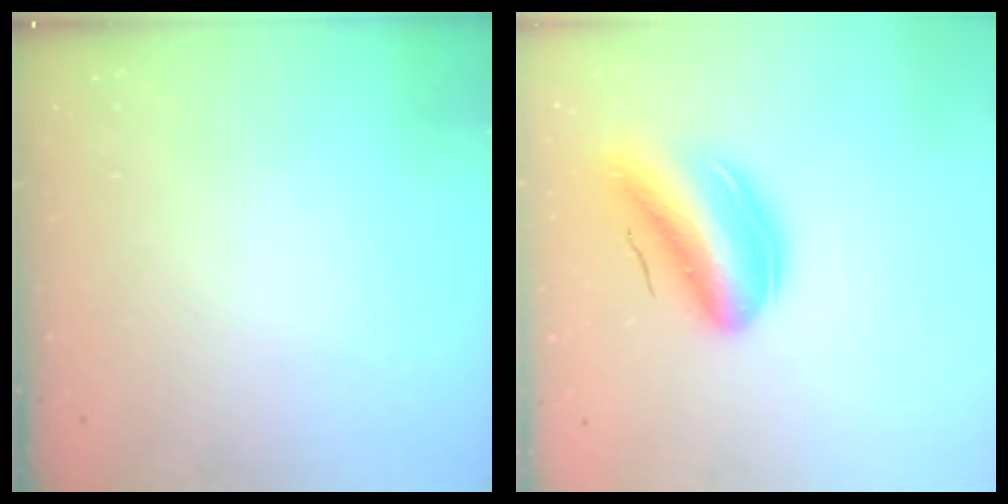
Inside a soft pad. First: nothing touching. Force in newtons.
{"total": 14.0, "press": 13.5, "slide": 3.9}